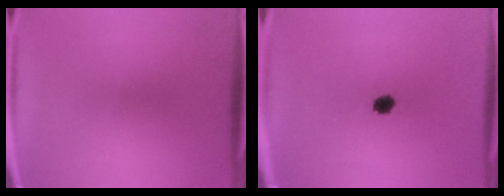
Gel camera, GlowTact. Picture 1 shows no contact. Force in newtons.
{"total": 3.0}